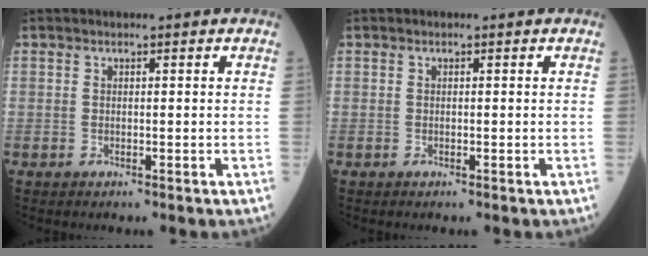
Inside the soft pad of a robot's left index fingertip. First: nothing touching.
{"total": 0.0}